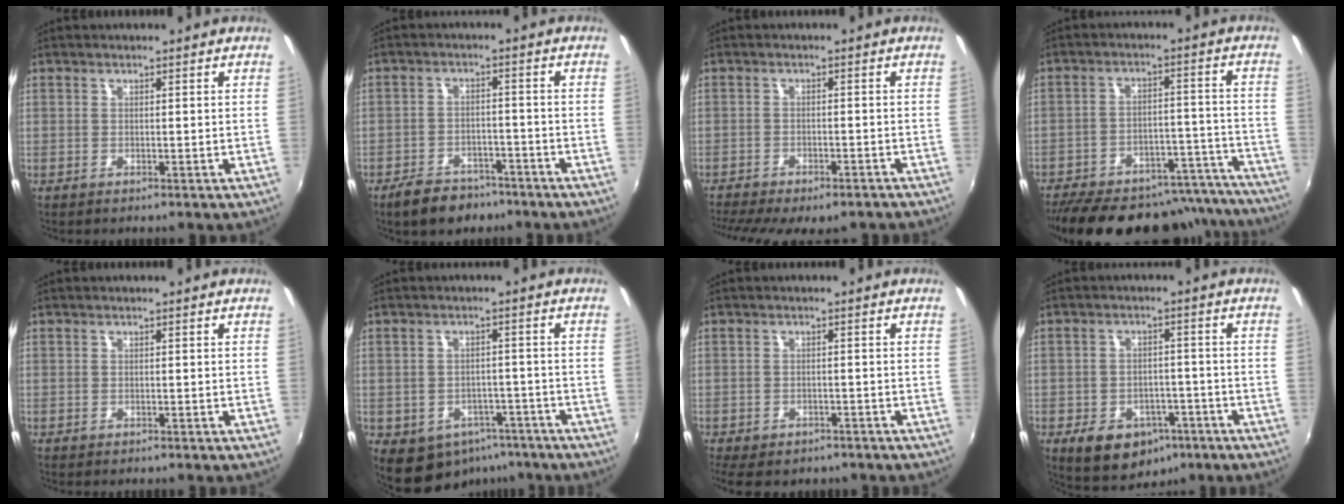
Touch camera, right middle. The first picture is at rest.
{"total": 8.5, "force": [-6.4, 4.5, 3.3], "torque": [-0.083, 0.010, -0.094]}
{"total": 12.8, "force": [-10.3, 3.9, 6.4], "torque": [-0.140, -0.039, -0.146]}
{"total": 25.3, "force": [-22.5, 8.1, 8.1], "torque": [-0.139, 0.046, -0.289]}
{"total": 1.2, "force": [-1.2, 0.2, 0.3], "torque": [-0.010, -0.007, -0.018]}
{"total": 10.2, "force": [-6.0, 7.3, 3.9], "torque": [-0.089, 0.010, -0.060]}
{"total": 8.9, "force": [-7.0, 3.9, 4.1], "torque": [-0.096, -0.027, -0.098]}
{"total": 11.6, "force": [-6.5, 7.9, 5.4], "torque": [-0.116, 0.011, -0.075]}